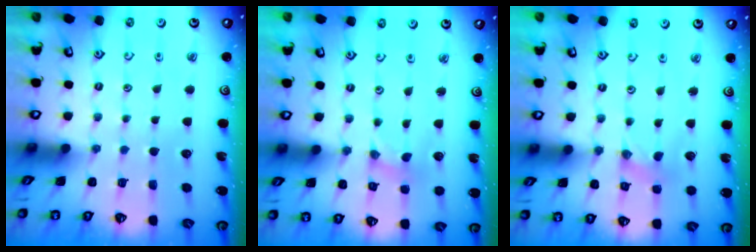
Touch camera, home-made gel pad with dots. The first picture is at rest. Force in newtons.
{"total": 0.0}
{"total": 1.8, "press": 1.8, "slide": 0.3}